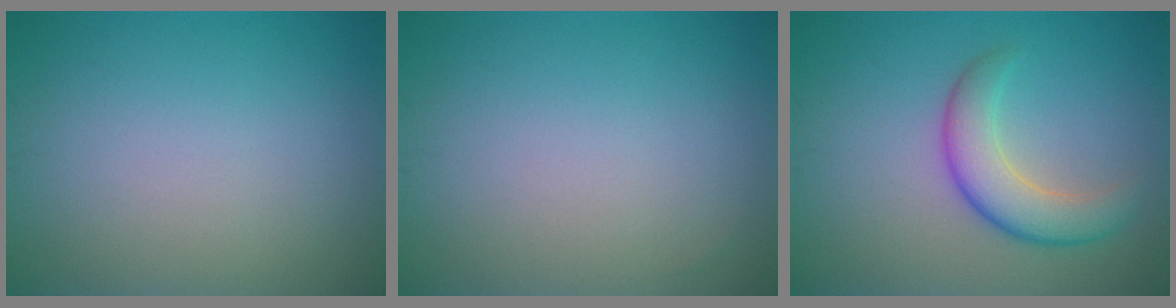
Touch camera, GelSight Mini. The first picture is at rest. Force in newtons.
{"total": 0.0}
{"total": 4.6, "press": 4.6, "slide": 0.2}